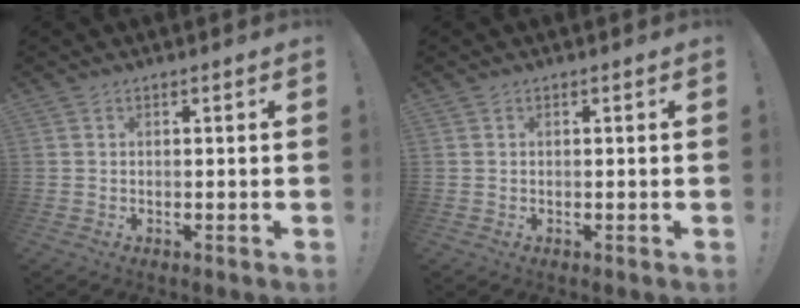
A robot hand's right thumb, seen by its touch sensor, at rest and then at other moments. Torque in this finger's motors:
{"motor_torque": [-0.38, 0.13, 0.10, -0.01, 0.03]}